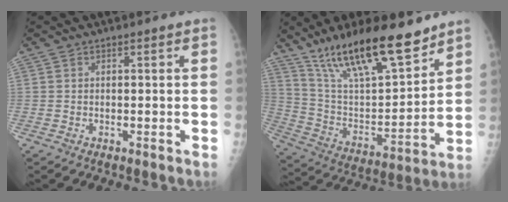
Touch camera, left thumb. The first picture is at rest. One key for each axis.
{"total": 22.4, "fx": 16.2, "fy": 6.3, "fz": 14.1, "tx": -0.213, "ty": -0.070, "tz": 0.292}